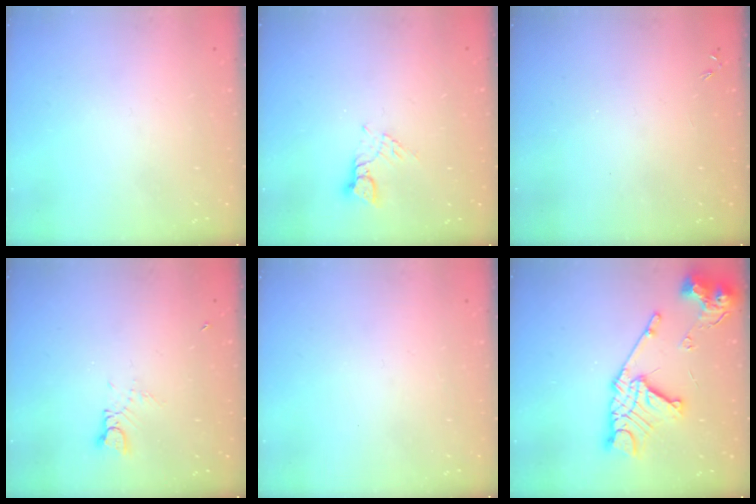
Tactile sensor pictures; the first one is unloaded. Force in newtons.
{"total": 2.6, "press": 2.6, "slide": 0.3}
{"total": 0.0}
{"total": 2.4, "press": 2.4, "slide": 0.4}
{"total": 0.0}
{"total": 18.5, "press": 18.4, "slide": 2.1}